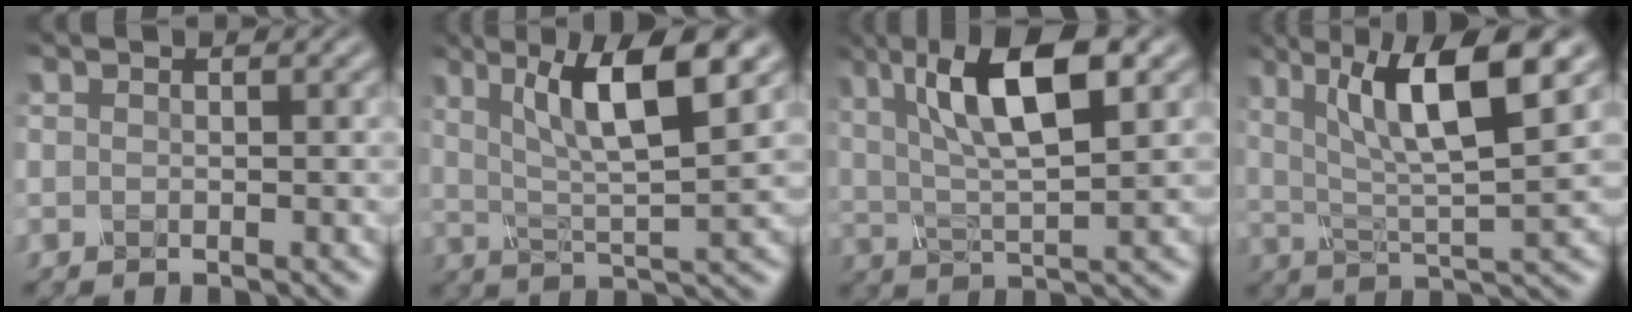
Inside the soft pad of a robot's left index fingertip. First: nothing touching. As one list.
[{"total": 8.5, "force": [3.5, 1.9, 7.6], "torque": [-0.123, 0.004, 0.059]}, {"total": 9.3, "force": [3.5, 2.7, 8.1], "torque": [-0.139, 0.010, 0.056]}, {"total": 9.5, "force": [3.6, 2.2, 8.5], "torque": [-0.140, 0.001, 0.061]}]